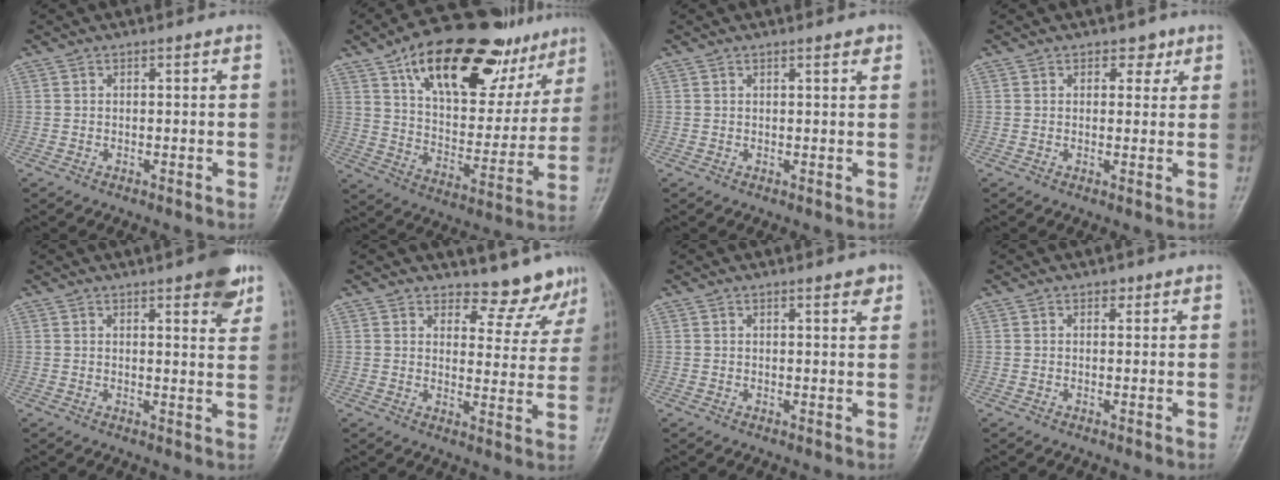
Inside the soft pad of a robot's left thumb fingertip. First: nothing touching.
{"total": 27.8, "force": [15.9, 13.4, 18.5], "torque": [-0.231, -0.020, 0.250]}
{"total": 1.5, "force": [1.0, 0.3, 1.1], "torque": [-0.012, -0.004, 0.012]}
{"total": 2.8, "force": [1.6, 2.0, 1.2], "torque": [0.007, -0.006, 0.019]}
{"total": 7.4, "force": [4.4, 2.0, 5.5], "torque": [-0.057, -0.020, 0.053]}
{"total": 8.4, "force": [7.8, 3.0, 0.7], "torque": [0.026, -0.072, 0.094]}
{"total": 2.5, "force": [1.7, 0.7, 1.8], "torque": [-0.015, -0.008, 0.020]}
{"total": 1.2, "force": [0.7, 0.8, 0.5], "torque": [0.002, -0.003, 0.008]}